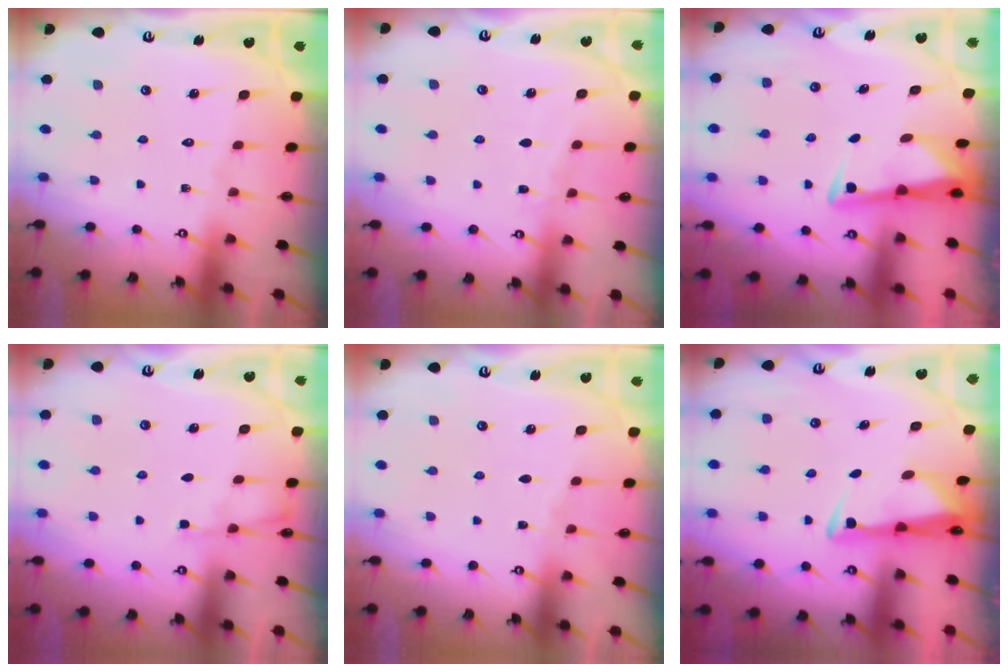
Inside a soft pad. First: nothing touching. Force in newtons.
{"total": 3.6, "press": 3.5, "slide": 0.5}
{"total": 3.1, "press": 3.1, "slide": 0.4}
{"total": 2.4, "press": 2.4, "slide": 0.5}
{"total": 2.5, "press": 2.5, "slide": 0.4}
{"total": 3.1, "press": 3.0, "slide": 0.9}